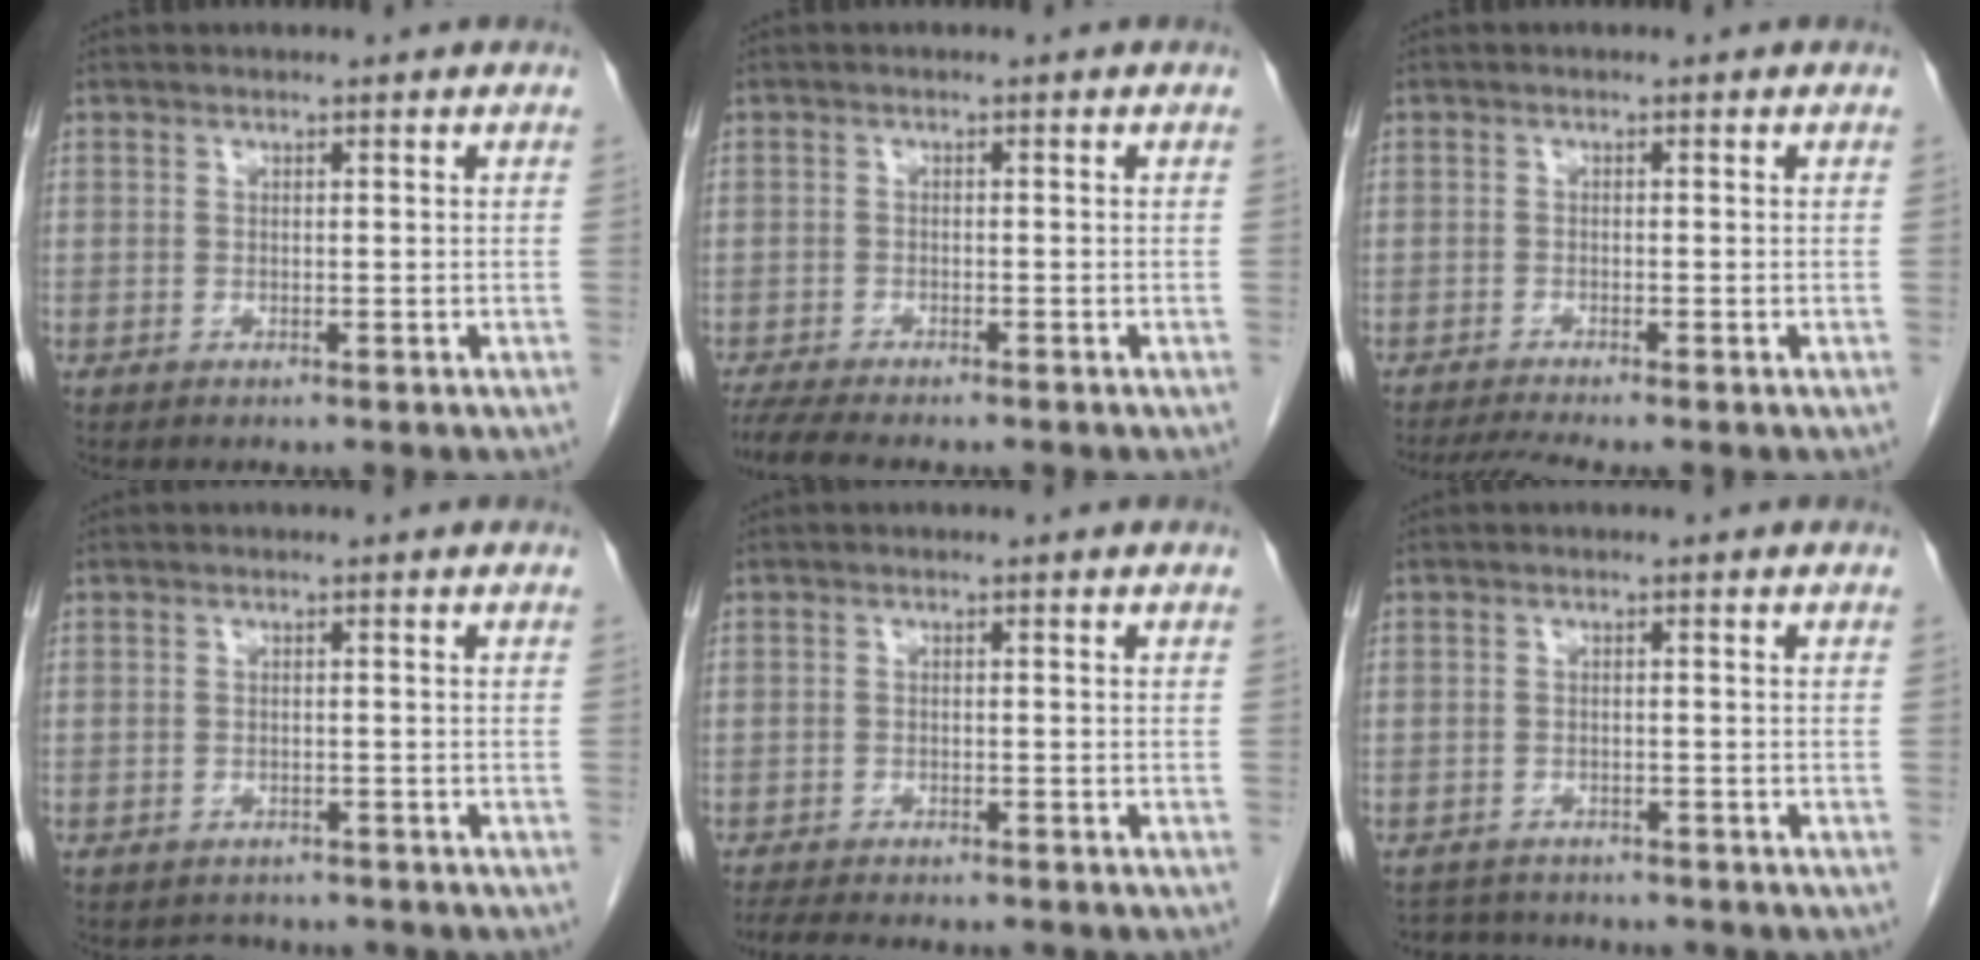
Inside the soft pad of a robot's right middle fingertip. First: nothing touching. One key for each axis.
{"total": 6.1, "fx": -5.2, "fy": 0.8, "fz": 3.0, "tx": -0.052, "ty": -0.013, "tz": -0.084}
{"total": 3.4, "fx": -2.9, "fy": -0.8, "fz": 1.5, "tx": -0.029, "ty": -0.014, "tz": -0.056}
{"total": 2.7, "fx": -2.3, "fy": 1.2, "fz": -0.1, "tx": -0.002, "ty": 0.001, "tz": -0.036}
{"total": 6.4, "fx": -5.8, "fy": 1.0, "fz": 2.7, "tx": -0.043, "ty": -0.013, "tz": -0.089}
{"total": 4.7, "fx": -4.6, "fy": 1.1, "fz": 0.2, "tx": -0.002, "ty": 0.001, "tz": -0.068}